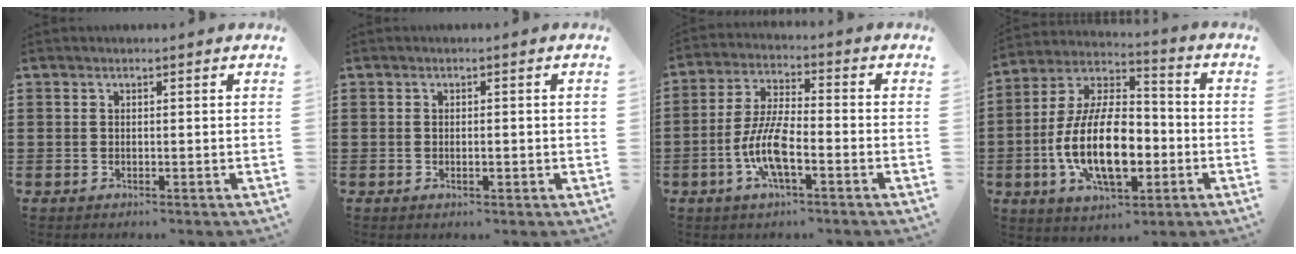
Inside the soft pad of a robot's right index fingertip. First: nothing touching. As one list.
[{"total": 1.6, "force": [-0.2, 0.5, 1.5], "torque": [-0.026, 0.001, -0.004]}, {"total": 8.6, "force": [-3.1, 2.6, 7.5], "torque": [-0.170, -0.009, -0.063]}, {"total": 15.4, "force": [-3.9, 7.6, 12.8], "torque": [-0.277, -0.005, -0.075]}]